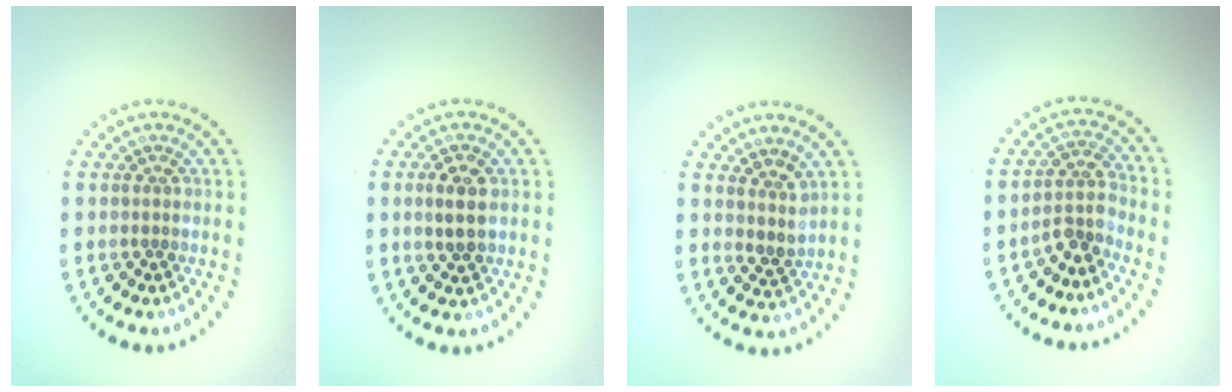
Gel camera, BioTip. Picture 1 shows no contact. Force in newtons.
{"total": 2.4, "press": 2.4, "slide": 0.2}
{"total": 1.9, "press": 1.4, "slide": 1.2}
{"total": 2.6, "press": 2.0, "slide": 1.7}